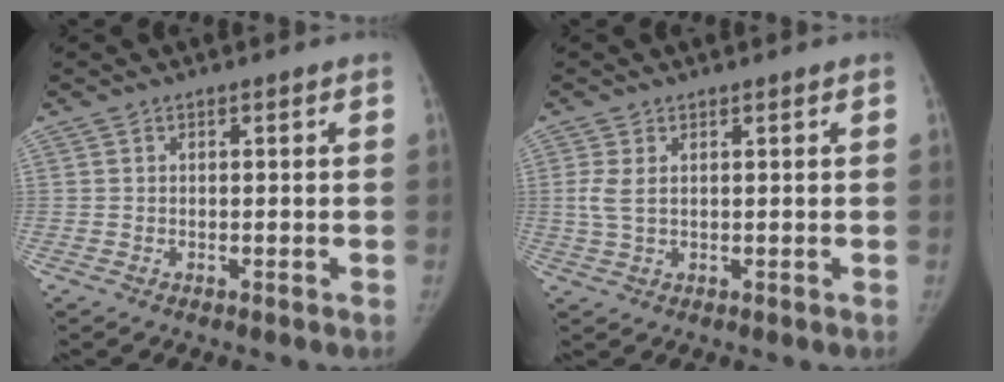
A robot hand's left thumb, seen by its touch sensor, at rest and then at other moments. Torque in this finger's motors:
{"motor_torque": [0.67, 0.54, 0.42, -0.68, 0.10]}